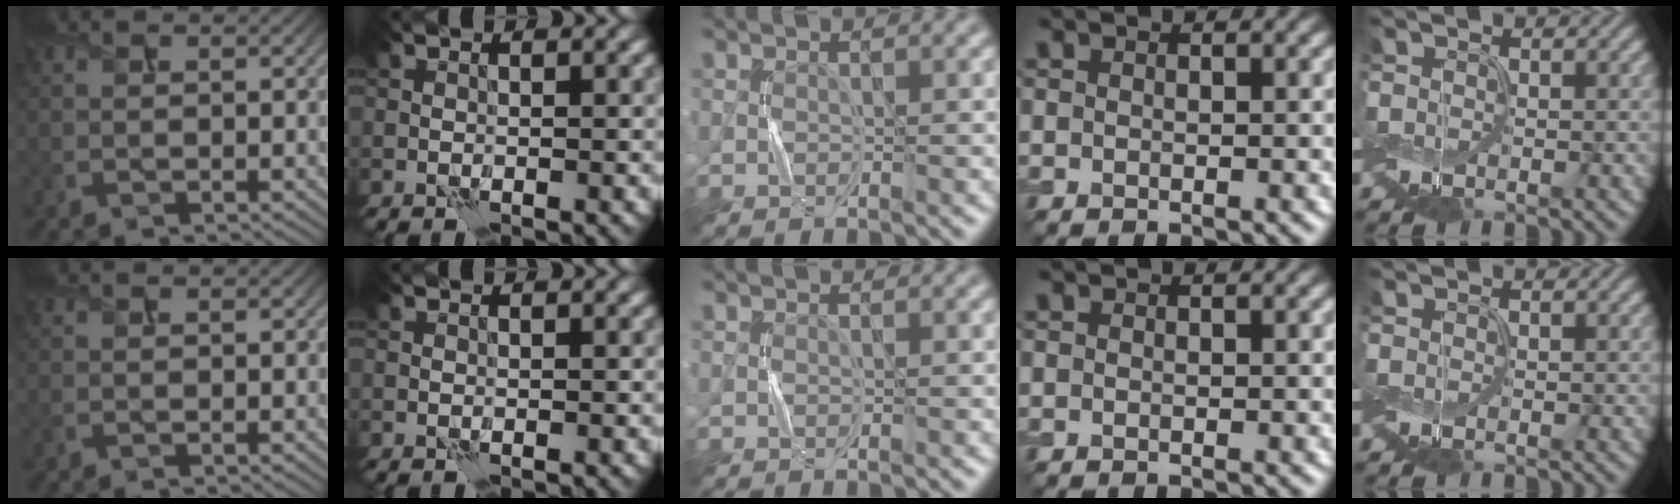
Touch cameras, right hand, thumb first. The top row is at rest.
{}